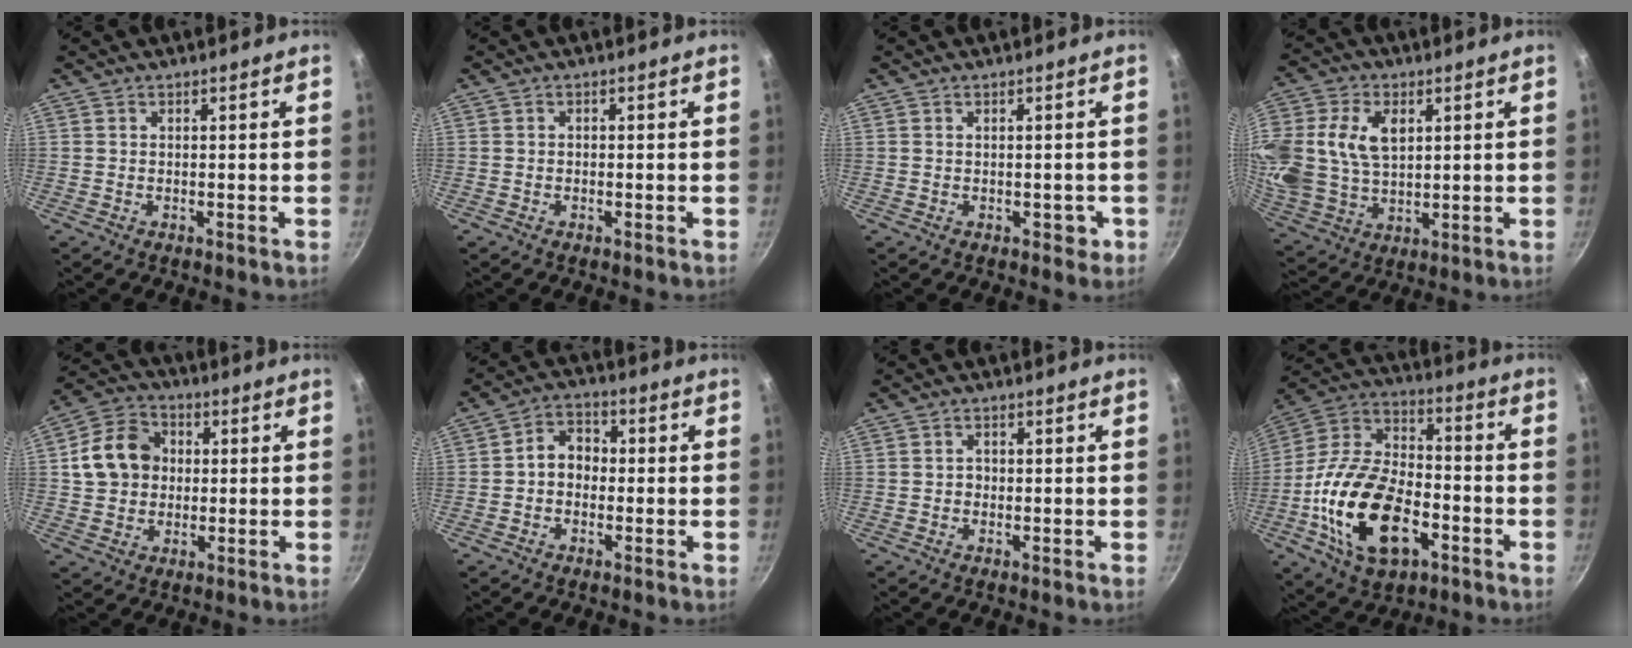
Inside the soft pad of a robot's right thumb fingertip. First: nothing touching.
{"total": 0.6, "force": [-0.3, 0.5, 0.2], "torque": [-0.004, 0.004, -0.006]}
{"total": 2.0, "force": [-0.5, 1.4, 1.4], "torque": [0.000, 0.010, -0.001]}
{"total": 19.8, "force": [4.7, 13.9, 13.3], "torque": [-0.298, 0.009, 0.094]}
{"total": 11.6, "force": [1.2, 9.7, 6.2], "torque": [-0.084, 0.017, 0.009]}
{"total": 6.0, "force": [-0.6, 4.7, 3.6], "torque": [-0.030, 0.023, -0.024]}
{"total": 1.6, "force": [-0.2, 1.4, 0.8], "torque": [-0.008, 0.005, -0.006]}
{"total": 23.7, "force": [-7.6, 13.7, 17.7], "torque": [-0.313, 0.038, -0.145]}